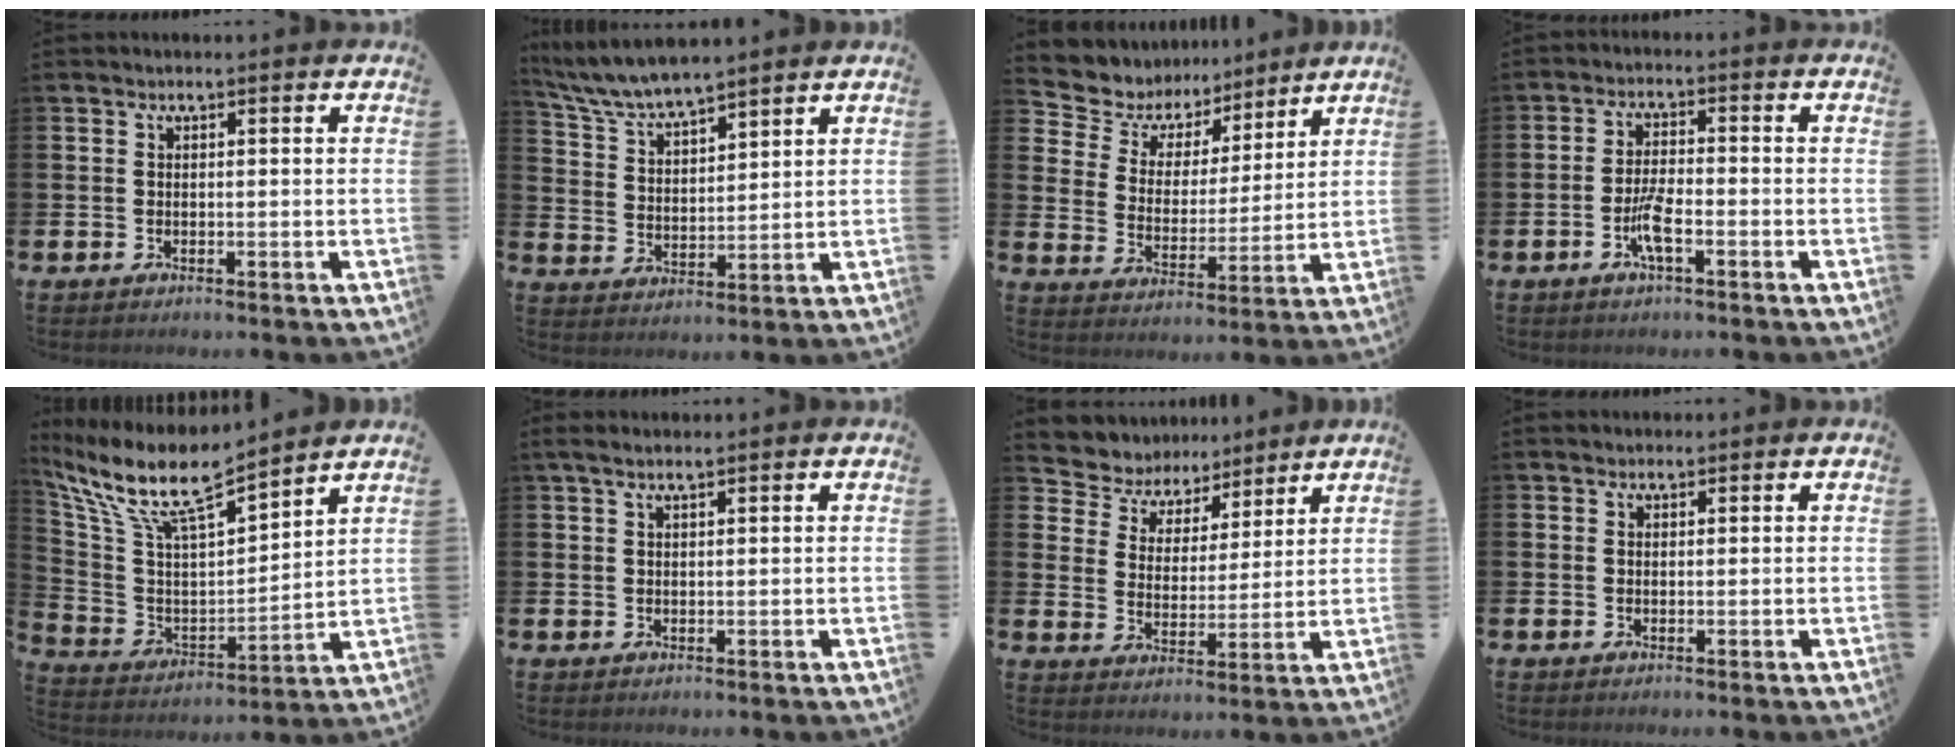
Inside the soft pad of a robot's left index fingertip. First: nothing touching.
{"total": 6.3, "force": [6.2, 0.6, 1.4], "torque": [-0.058, -0.030, 0.112]}
{"total": 7.0, "force": [5.9, 3.8, 0.4], "torque": [-0.053, -0.045, 0.104]}
{"total": 4.1, "force": [-1.7, 1.0, 3.6], "torque": [-0.083, 0.003, -0.033]}
{"total": 10.2, "force": [8.5, 1.9, 5.3], "torque": [-0.145, -0.059, 0.143]}
{"total": 1.7, "force": [1.3, 0.3, 1.0], "torque": [-0.020, 0.003, 0.023]}
{"total": 6.0, "force": [5.2, 2.8, -0.3], "torque": [-0.038, -0.038, 0.092]}
{"total": 0.9, "force": [0.8, 0.4, 0.0], "torque": [0.007, 0.002, 0.014]}